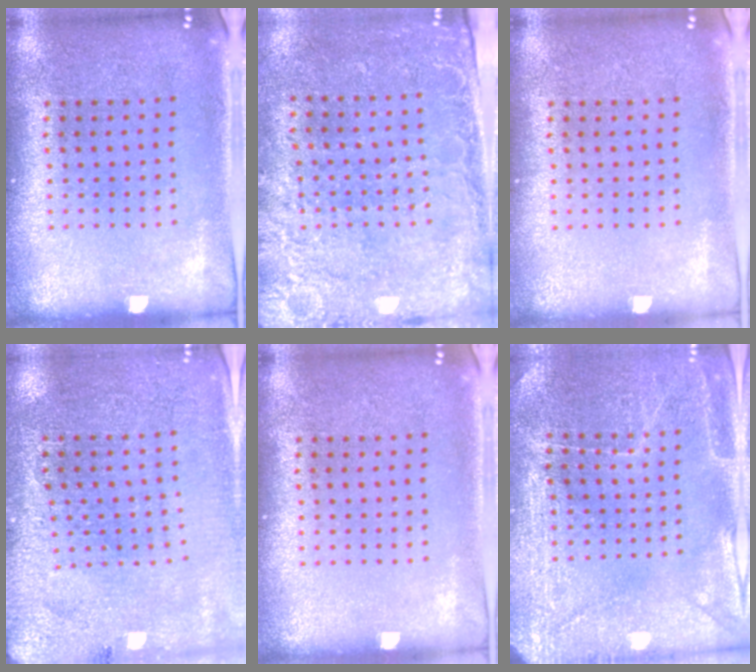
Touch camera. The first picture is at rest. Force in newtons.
{"total": 2.6, "press": 2.3, "slide": 1.3}
{"total": 0.0}
{"total": 2.8, "press": 2.8, "slide": 0.2}
{"total": 0.0}
{"total": 2.9, "press": 2.9, "slide": 0.2}